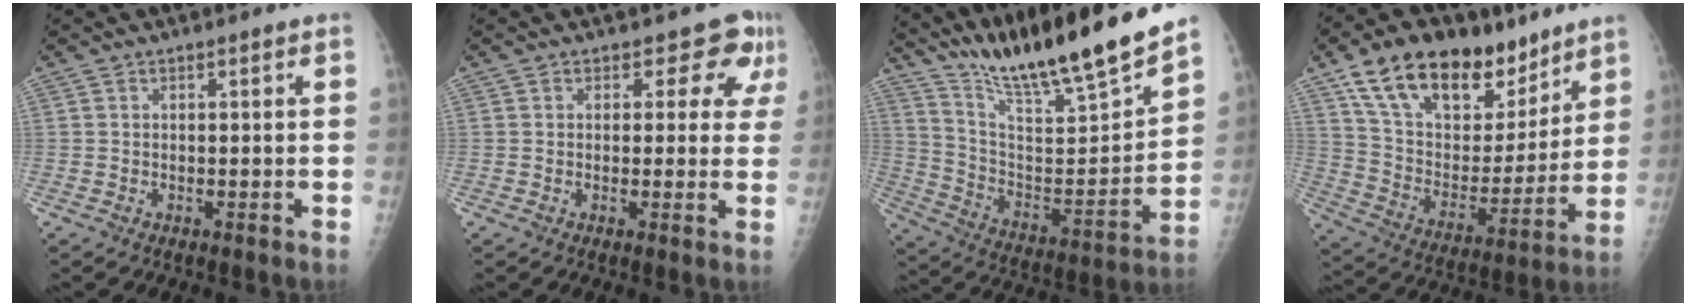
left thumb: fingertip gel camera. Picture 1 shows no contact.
{"total": 5.5, "force": [3.4, 3.8, 2.1], "torque": [0.010, -0.016, 0.021]}
{"total": 22.1, "force": [19.2, 1.1, 10.9], "torque": [-0.164, -0.115, 0.327]}
{"total": 24.7, "force": [16.1, 13.1, 13.3], "torque": [-0.185, -0.045, 0.277]}